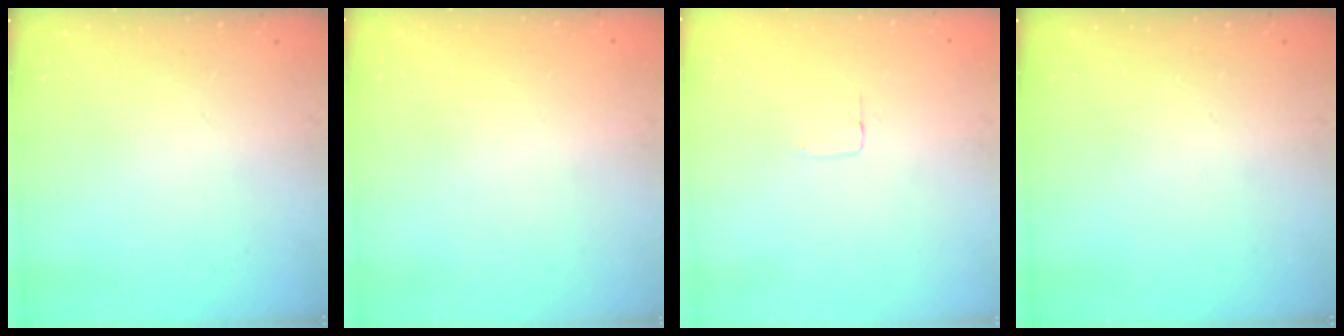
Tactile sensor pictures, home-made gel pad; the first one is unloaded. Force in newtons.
{"total": 0.0}
{"total": 2.5, "press": 2.5, "slide": 0.1}
{"total": 0.0}